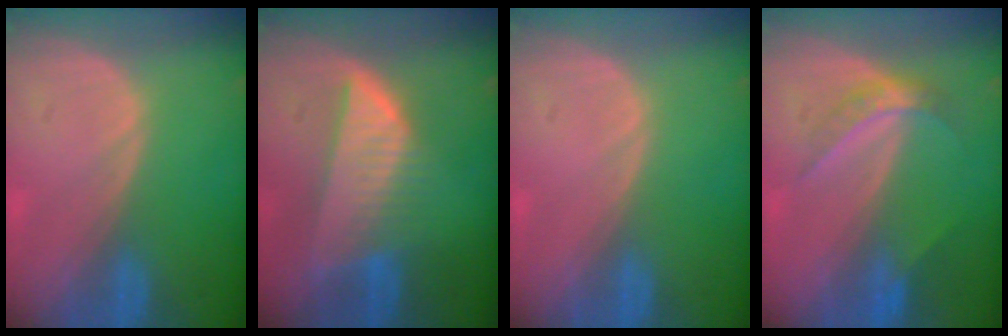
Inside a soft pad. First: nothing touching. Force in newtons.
{"total": 8.3, "press": 7.3, "slide": 3.9}
{"total": 0.0}
{"total": 4.6, "press": 4.1, "slide": 2.2}